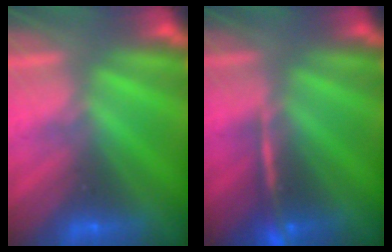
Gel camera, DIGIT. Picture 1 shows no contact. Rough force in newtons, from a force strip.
{"total": 2.4}